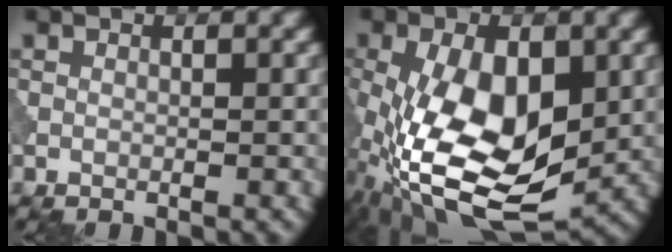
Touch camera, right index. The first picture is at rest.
{"total": 13.1, "force": [-2.7, 6.7, 11.0], "torque": [-0.214, -0.012, -0.046]}